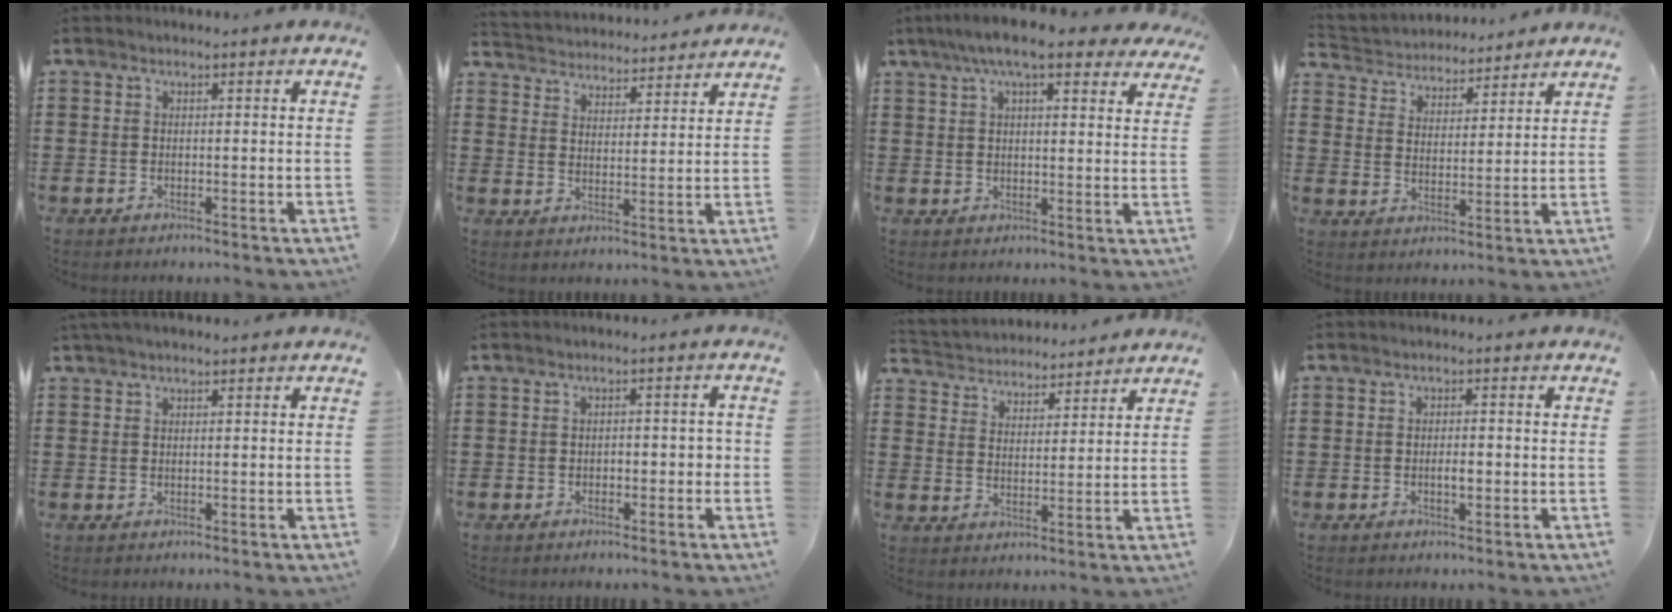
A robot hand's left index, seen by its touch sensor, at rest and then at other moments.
{"total": 3.9, "force": [3.8, 0.1, -0.6], "torque": [-0.010, -0.027, 0.065]}
{"total": 8.9, "force": [6.7, 1.8, 5.6], "torque": [-0.117, -0.005, 0.119]}
{"total": 4.1, "force": [4.0, 0.7, -0.4], "torque": [-0.017, -0.025, 0.067]}
{"total": 1.3, "force": [1.1, 0.2, 0.7], "torque": [-0.014, 0.002, 0.020]}
{"total": 1.8, "force": [-0.8, 0.9, 1.3], "torque": [-0.027, 0.004, -0.018]}
{"total": 3.9, "force": [3.8, 0.6, -0.7], "torque": [-0.009, -0.023, 0.065]}
{"total": 1.9, "force": [-0.3, 0.6, 1.7], "torque": [-0.033, 0.000, -0.005]}